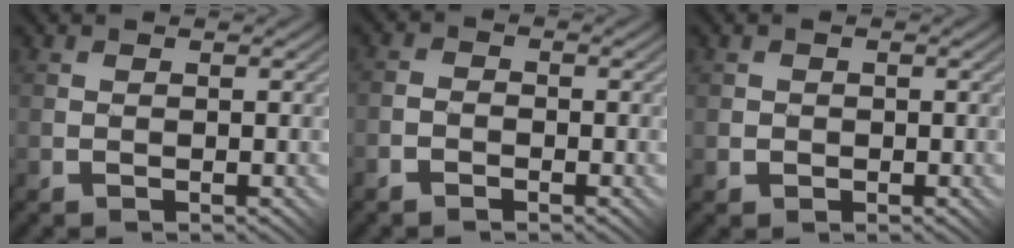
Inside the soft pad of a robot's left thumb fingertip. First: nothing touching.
{"total": 2.0, "force": [-1.4, 1.1, 0.8], "torque": [-0.011, 0.005, -0.034]}
{"total": 1.5, "force": [0.1, 1.5, -0.1], "torque": [0.010, 0.008, -0.007]}